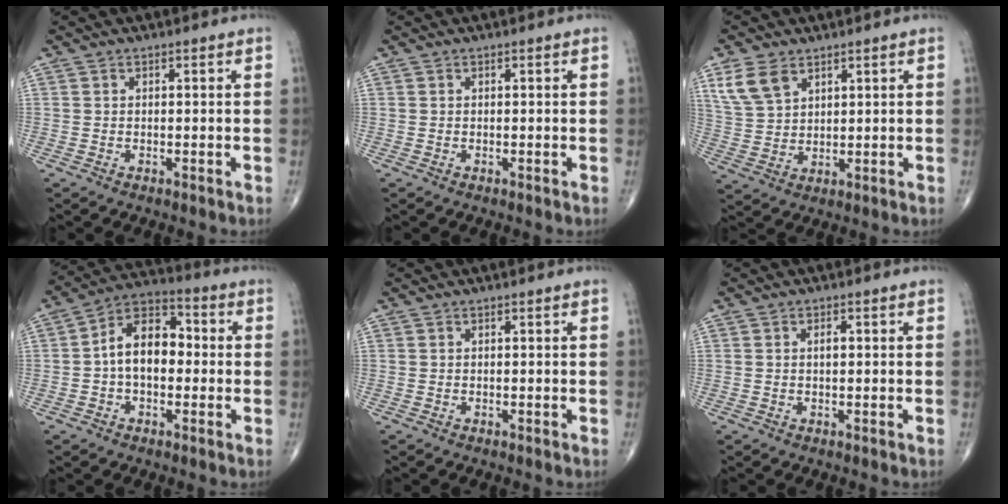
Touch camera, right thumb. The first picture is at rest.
{"total": 0.0}
{"total": 7.2, "force": [4.1, 4.4, 3.9], "torque": [-0.071, -0.011, 0.092]}
{"total": 11.4, "force": [-0.3, 7.3, 8.8], "torque": [-0.122, 0.035, -0.018]}
{"total": 0.0}
{"total": 1.4, "force": [0.2, 0.7, 1.2], "torque": [-0.014, 0.001, 0.001]}